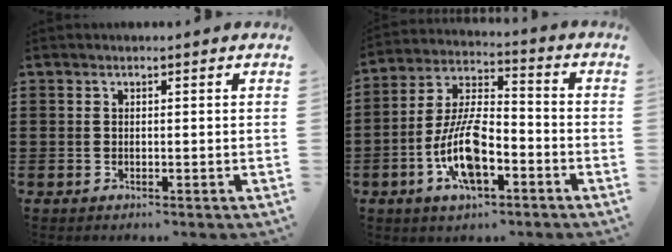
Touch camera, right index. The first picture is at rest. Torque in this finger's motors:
{"motor_torque": [2.14, 0.00, 1.05, 0.21]}